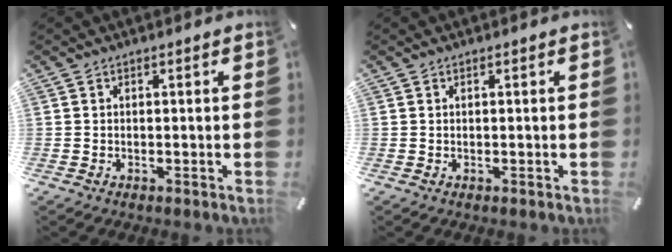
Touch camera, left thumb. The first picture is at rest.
{"total": 0.0}